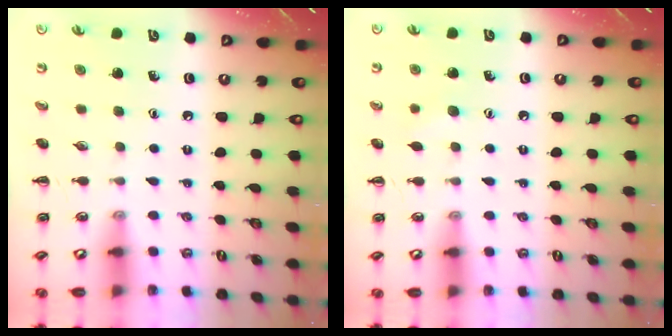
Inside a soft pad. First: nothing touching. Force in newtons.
{"total": 5.3, "press": 5.2, "slide": 1.1}